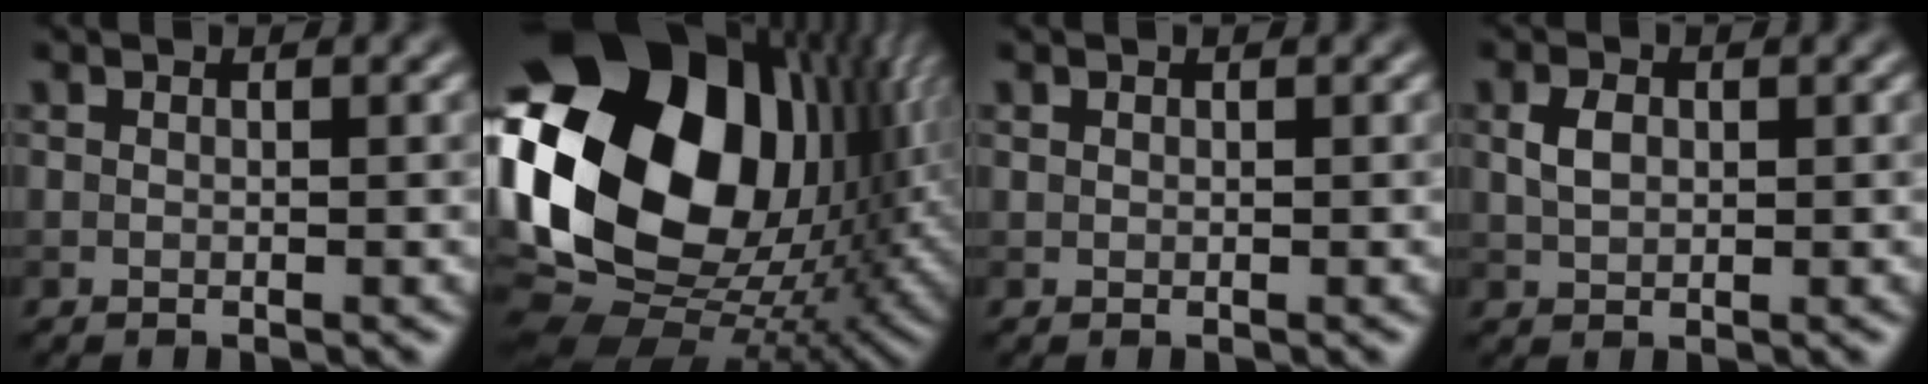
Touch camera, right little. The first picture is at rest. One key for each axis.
{"total": 22.4, "fx": 4.3, "fy": 15.5, "fz": 15.6, "tx": -0.338, "ty": -0.013, "tz": 0.102}
{"total": 0.0}
{"total": 2.0, "fx": 0.5, "fy": 1.5, "fz": 1.3, "tx": -0.032, "ty": 0.003, "tz": 0.009}